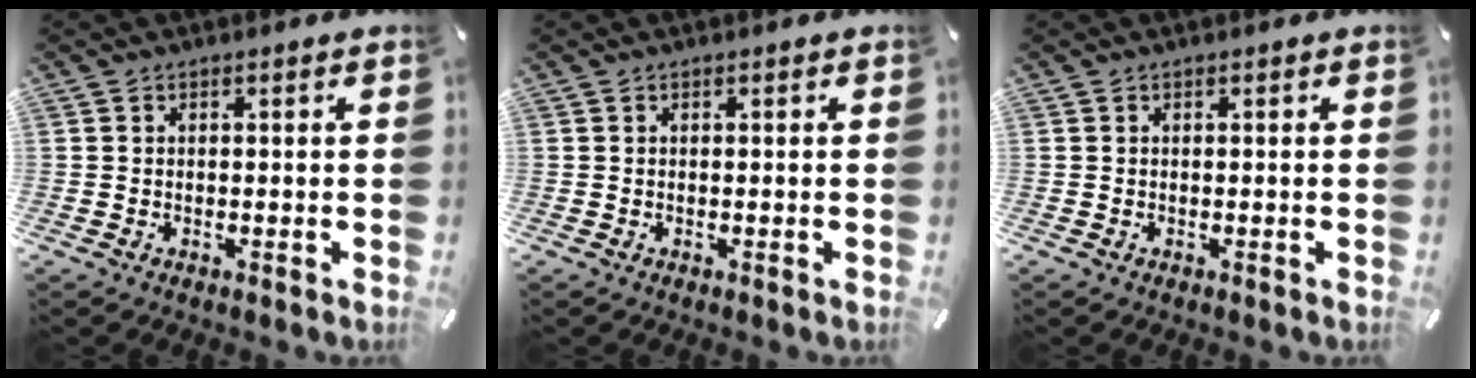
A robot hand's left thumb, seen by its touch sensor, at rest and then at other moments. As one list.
[{"total": 0.0}, {"total": 0.0}]